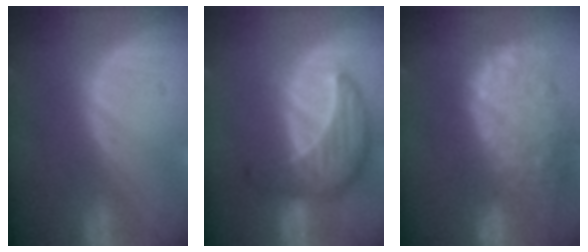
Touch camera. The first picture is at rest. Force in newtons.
{"total": 8.8, "press": 8.8, "slide": 0.6}
{"total": 13.1, "press": 11.2, "slide": 6.8}